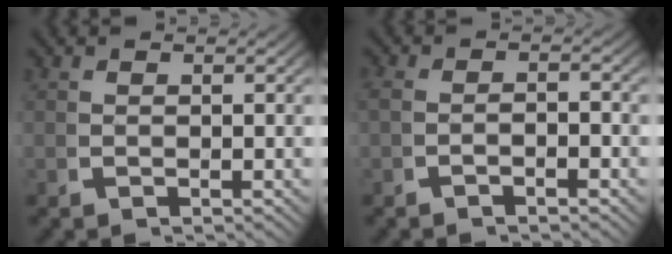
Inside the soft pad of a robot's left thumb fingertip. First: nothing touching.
{"total": 1.3, "force": [-1.2, 0.2, 0.5], "torque": [-0.009, 0.003, -0.026]}